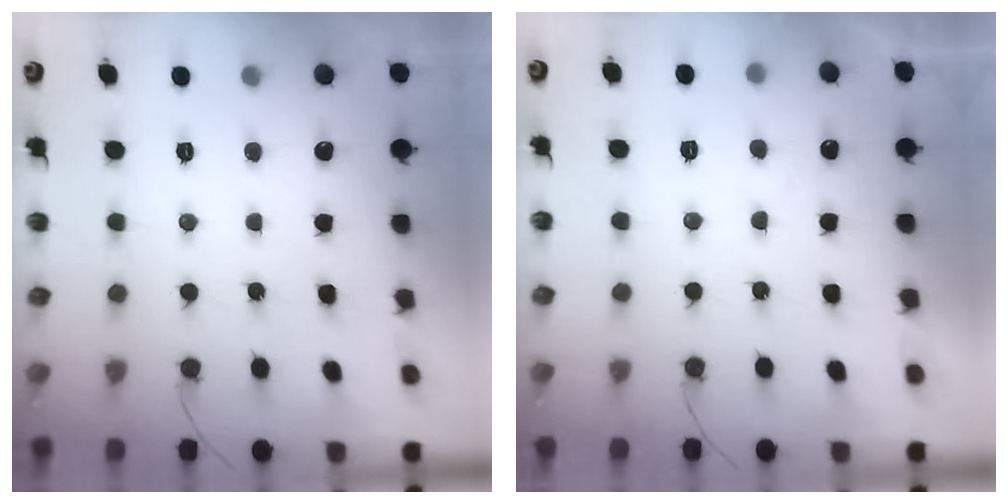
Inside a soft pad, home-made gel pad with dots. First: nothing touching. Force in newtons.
{"total": 1.1, "press": 1.0, "slide": 0.6}